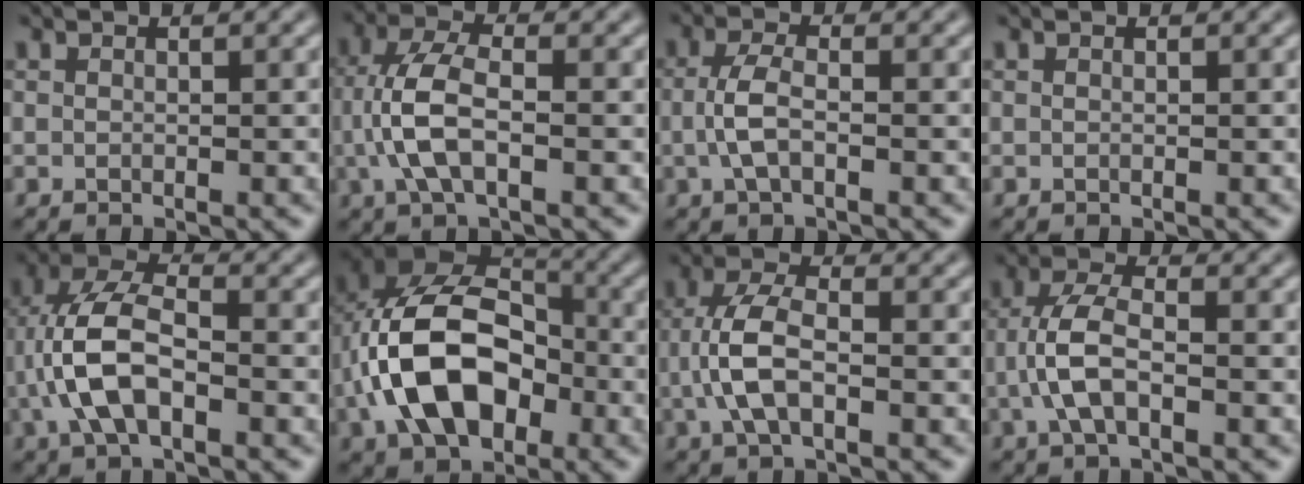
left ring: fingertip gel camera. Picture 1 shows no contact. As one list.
[{"total": 5.3, "force": [-0.7, 2.4, 4.6], "torque": [-0.105, 0.006, -0.016]}, {"total": 2.8, "force": [-0.4, 1.2, 2.5], "torque": [-0.057, 0.003, -0.012]}, {"total": 0.0}, {"total": 6.7, "force": [-1.5, 3.2, 5.7], "torque": [-0.124, 0.013, -0.033]}, {"total": 12.0, "force": [-2.2, 7.8, 8.9], "torque": [-0.171, 0.015, -0.053]}, {"total": 4.8, "force": [-0.9, 2.2, 4.1], "torque": [-0.094, 0.006, -0.021]}, {"total": 4.4, "force": [-1.0, 1.9, 3.8], "torque": [-0.084, 0.008, -0.026]}]